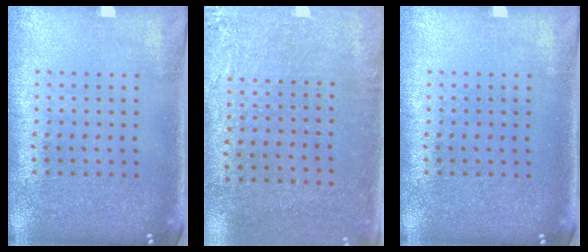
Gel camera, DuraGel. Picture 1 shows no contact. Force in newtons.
{"total": 2.8, "press": 2.3, "slide": 1.6}
{"total": 0.0}